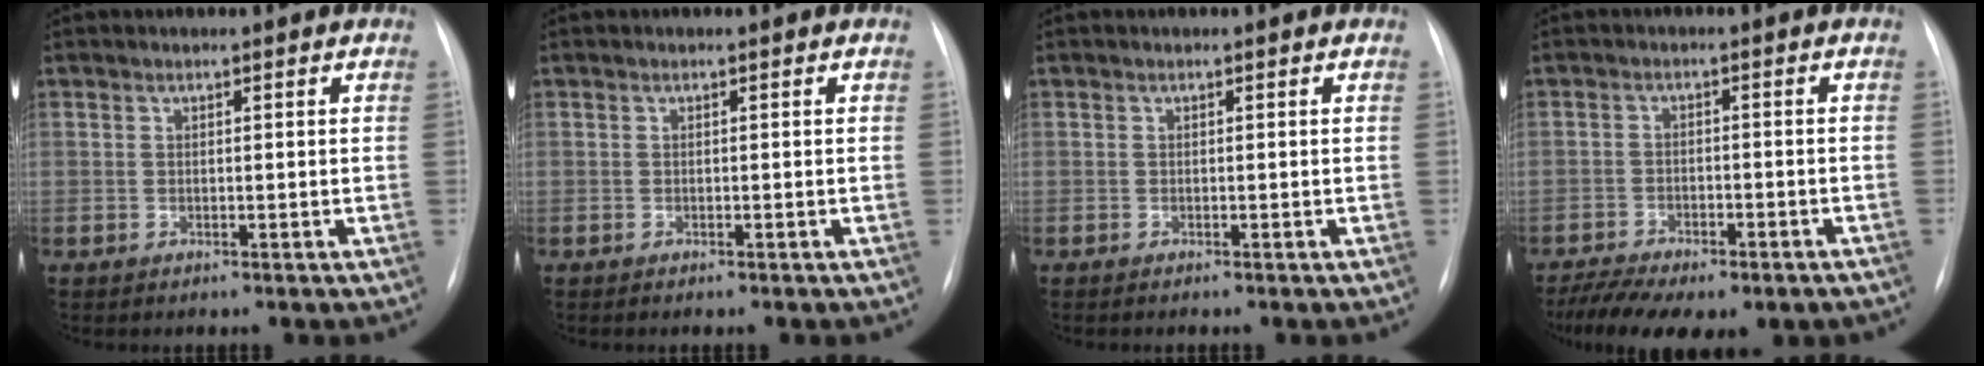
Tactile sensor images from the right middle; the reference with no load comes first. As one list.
[{"total": 0.5, "force": [-0.4, -0.1, 0.3], "torque": [-0.010, -0.004, -0.004]}, {"total": 0.6, "force": [-0.5, 0.0, 0.4], "torque": [-0.004, -0.002, -0.006]}, {"total": 14.4, "force": [-10.7, 5.8, 7.8], "torque": [-0.168, -0.007, -0.149]}]